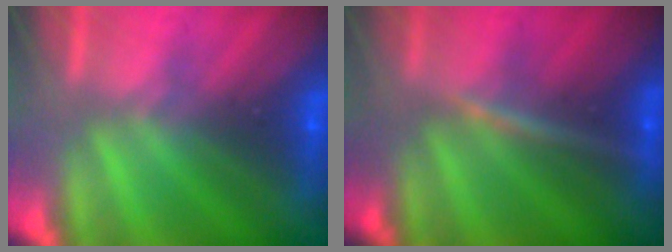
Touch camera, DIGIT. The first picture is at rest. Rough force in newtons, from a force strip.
{"total": 3.3}